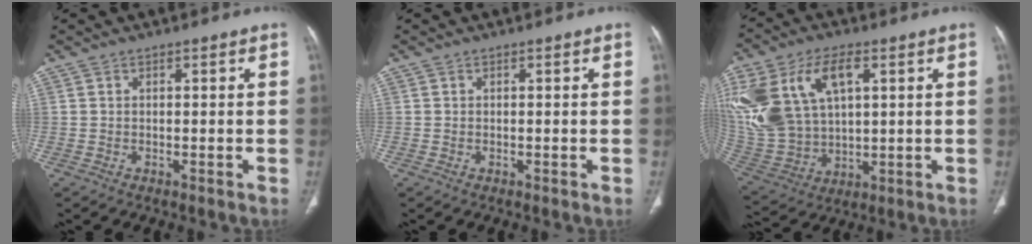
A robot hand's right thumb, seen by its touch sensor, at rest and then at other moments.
{"total": 0.0}
{"total": 23.5, "force": [7.6, 14.5, 16.9], "torque": [-0.385, 0.007, 0.159]}